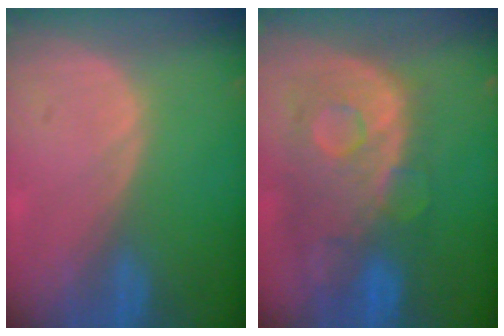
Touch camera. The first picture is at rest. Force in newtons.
{"total": 11.2, "press": 9.8, "slide": 5.5}